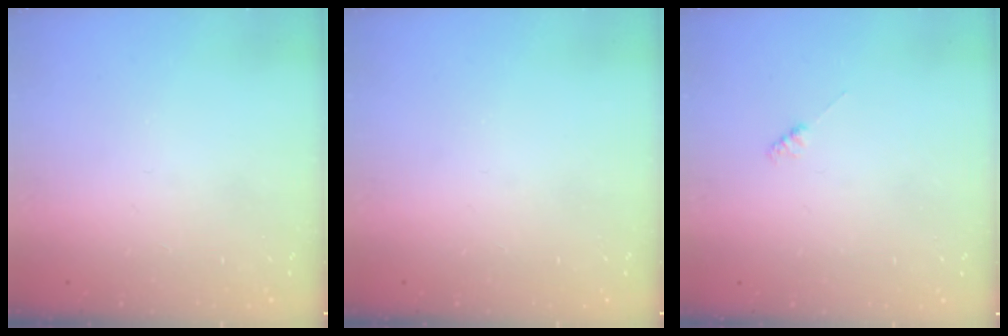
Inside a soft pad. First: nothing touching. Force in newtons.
{"total": 0.0}
{"total": 2.3, "press": 2.3, "slide": 0.3}